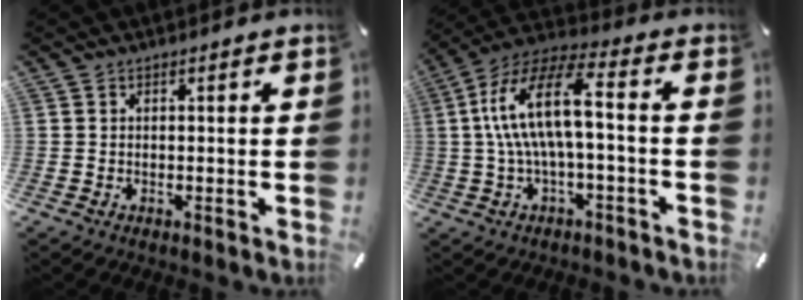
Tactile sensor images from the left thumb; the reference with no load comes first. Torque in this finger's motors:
{"motor_torque": [1.68, 3.25, 1.47, -0.97, 0.71]}